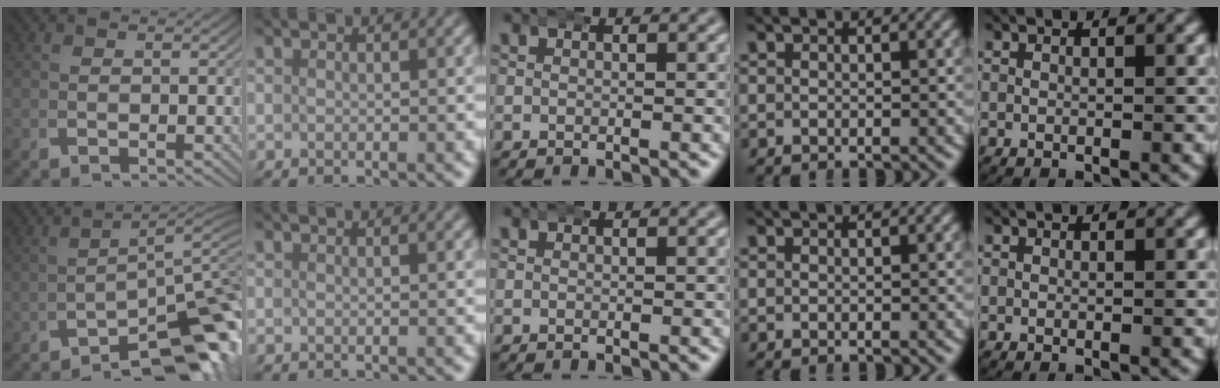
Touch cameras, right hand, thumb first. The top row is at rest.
{"thumb": {"total": 12.5, "force": [-4.3, 6.3, 9.9], "torque": [-0.140, -0.043, -0.045]}, "index": {"total": 0.5, "force": [0.1, -0.5, 0.0], "torque": [0.003, 0.002, 0.003]}}